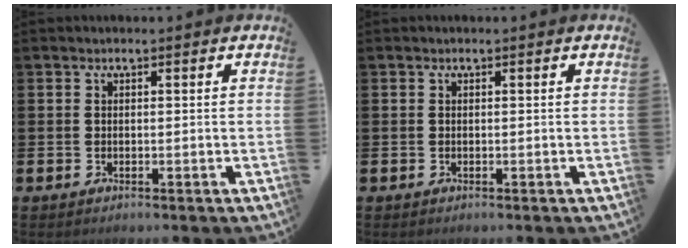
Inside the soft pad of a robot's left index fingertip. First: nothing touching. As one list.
[{"total": 0.0}]